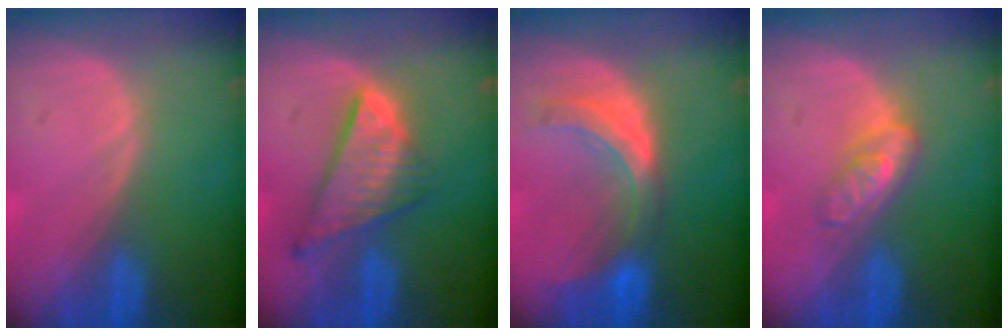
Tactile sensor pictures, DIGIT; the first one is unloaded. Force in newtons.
{"total": 8.8, "press": 7.5, "slide": 4.5}
{"total": 7.4, "press": 6.8, "slide": 2.9}
{"total": 4.7, "press": 4.2, "slide": 2.2}